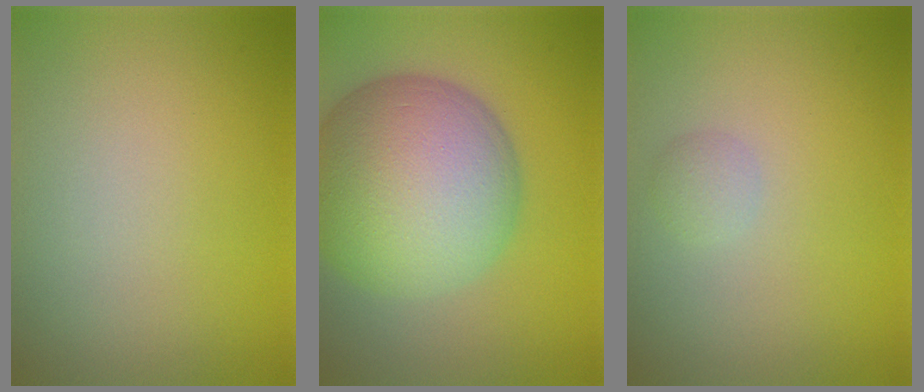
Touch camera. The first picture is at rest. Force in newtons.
{"total": 13.5, "press": 13.5, "slide": 0.2}
{"total": 1.1, "press": 1.1, "slide": 0.1}